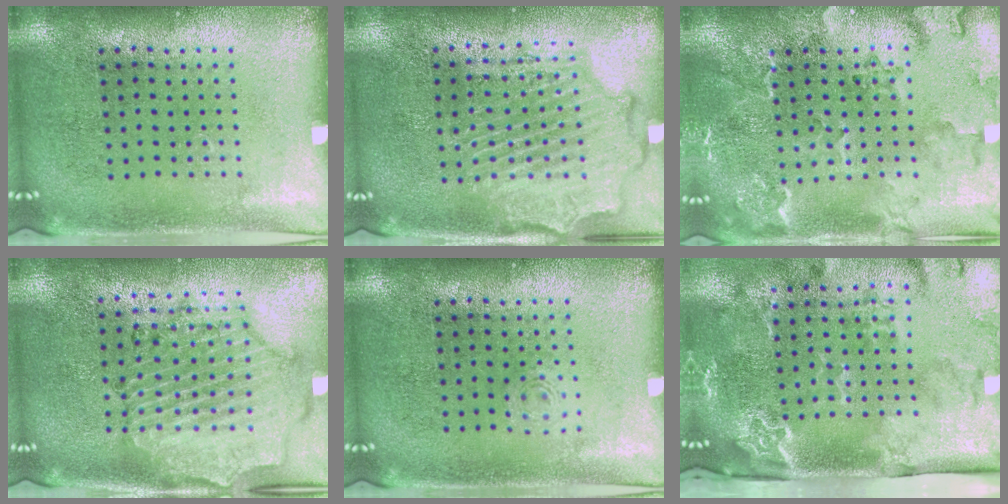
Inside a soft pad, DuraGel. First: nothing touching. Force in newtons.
{"total": 2.1, "press": 2.0, "slide": 0.4}
{"total": 2.4, "press": 2.2, "slide": 1.0}
{"total": 1.6, "press": 1.6, "slide": 0.4}
{"total": 0.5, "press": 0.5, "slide": 0.2}
{"total": 3.3, "press": 2.4, "slide": 2.2}